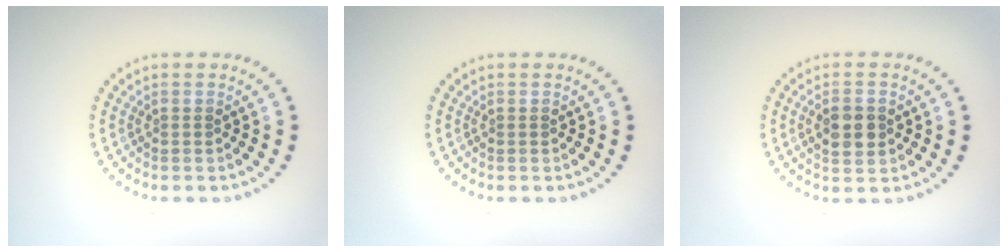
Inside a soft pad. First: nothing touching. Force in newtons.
{"total": 0.0}
{"total": 3.2, "press": 3.2, "slide": 0.2}